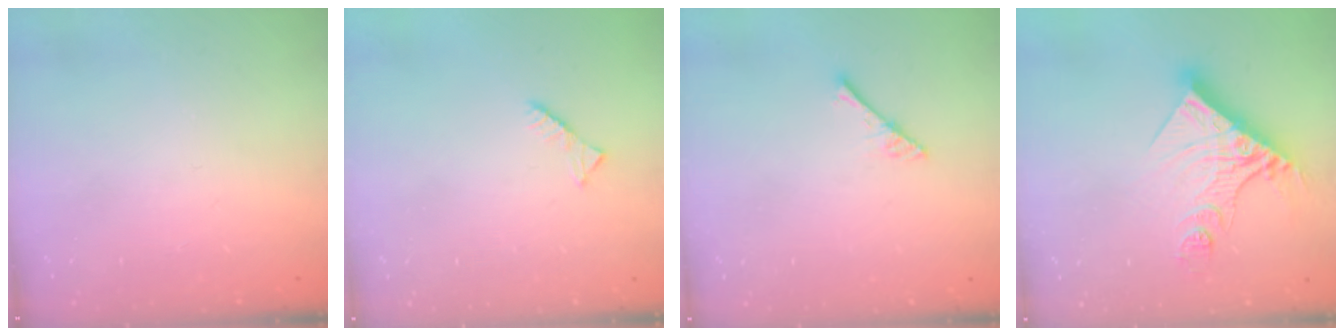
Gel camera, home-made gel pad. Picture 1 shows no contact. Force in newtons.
{"total": 2.6, "press": 2.6, "slide": 0.4}
{"total": 2.9, "press": 2.9, "slide": 0.2}
{"total": 15.5, "press": 15.4, "slide": 1.4}